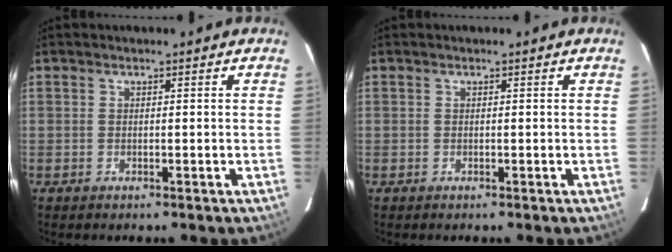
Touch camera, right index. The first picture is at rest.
{"total": 0.0}